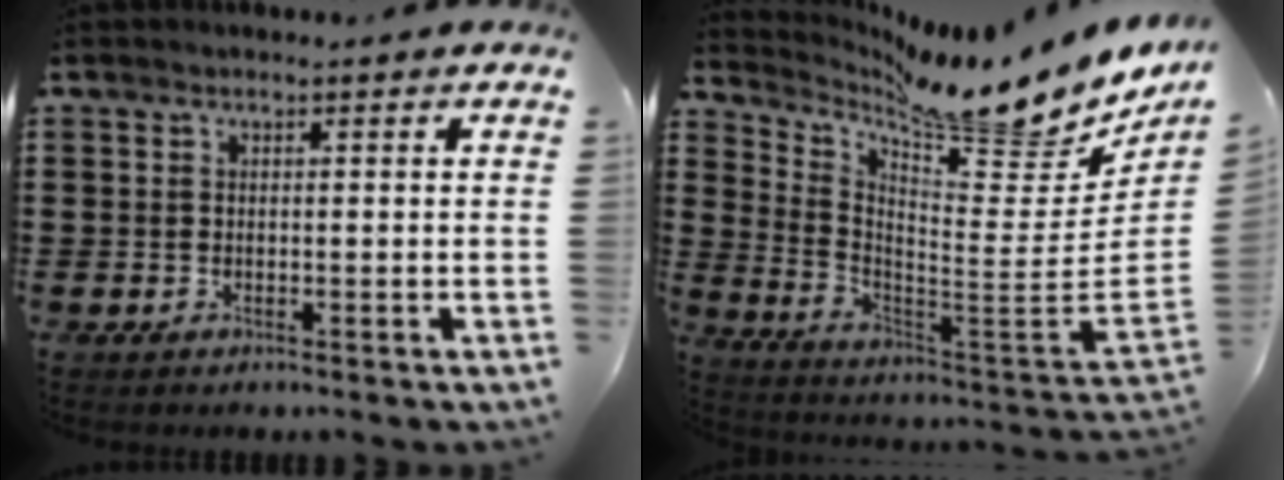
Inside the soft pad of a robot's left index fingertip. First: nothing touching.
{"total": 12.2, "force": [10.0, 2.4, 6.6], "torque": [-0.115, -0.087, 0.161]}